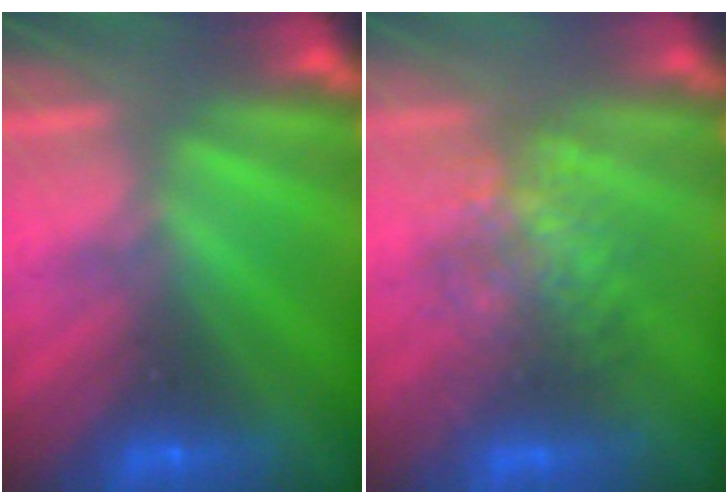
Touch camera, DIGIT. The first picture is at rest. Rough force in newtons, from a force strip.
{"total": 3.5}